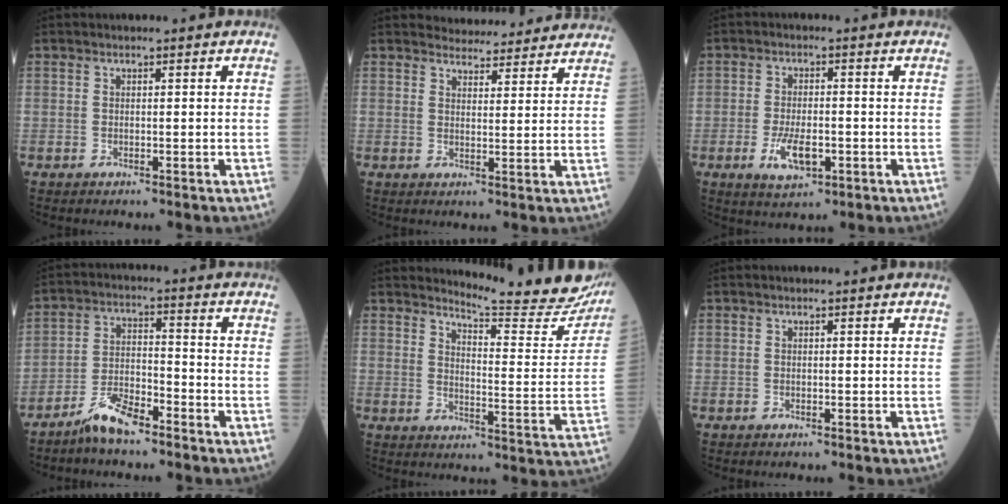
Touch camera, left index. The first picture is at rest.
{"total": 9.7, "force": [9.3, 2.1, 1.5], "torque": [-0.006, 0.007, 0.103]}
{"total": 5.7, "force": [-2.0, 2.3, 4.8], "torque": [-0.096, -0.006, -0.029]}
{"total": 6.2, "force": [-5.1, 1.4, 3.3], "torque": [-0.069, -0.007, -0.102]}
{"total": 17.3, "force": [16.7, 0.6, 4.4], "torque": [-0.055, -0.107, 0.187]}
{"total": 0.0}